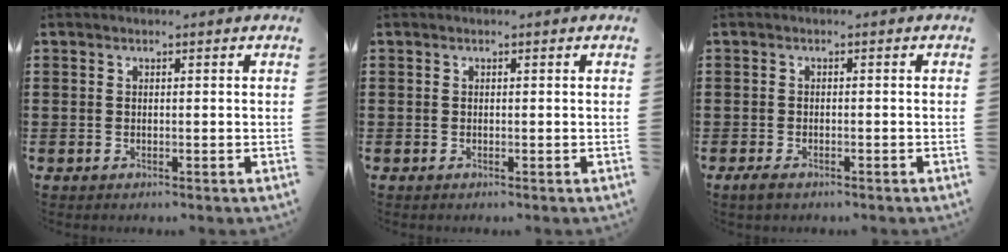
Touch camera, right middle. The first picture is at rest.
{"total": 0.0}
{"total": 1.3, "force": [-0.9, 0.5, 0.8], "torque": [-0.026, -0.006, -0.020]}